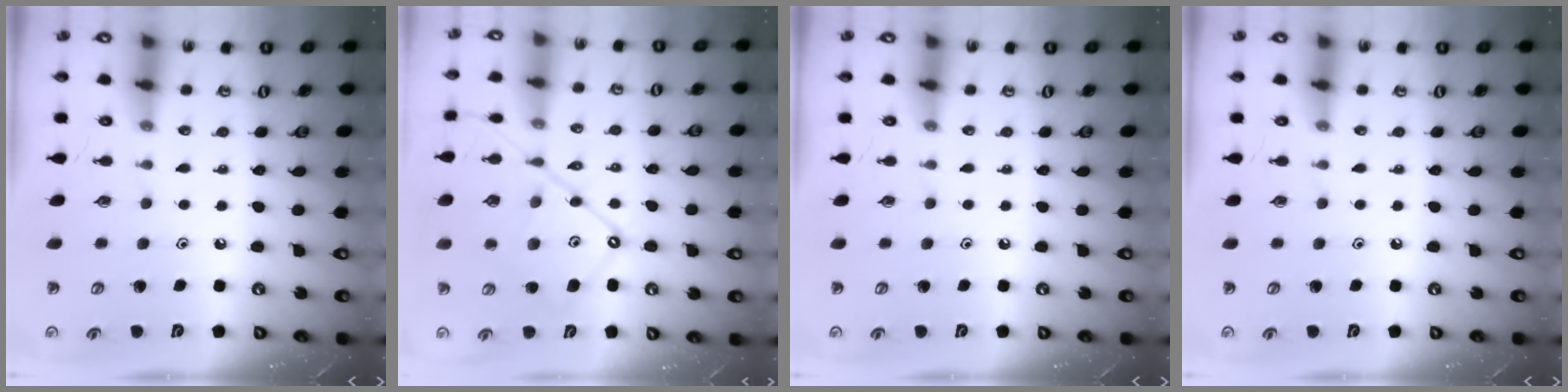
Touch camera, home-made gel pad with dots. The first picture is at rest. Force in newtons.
{"total": 15.1, "press": 15.0, "slide": 1.5}
{"total": 0.0}
{"total": 0.0}